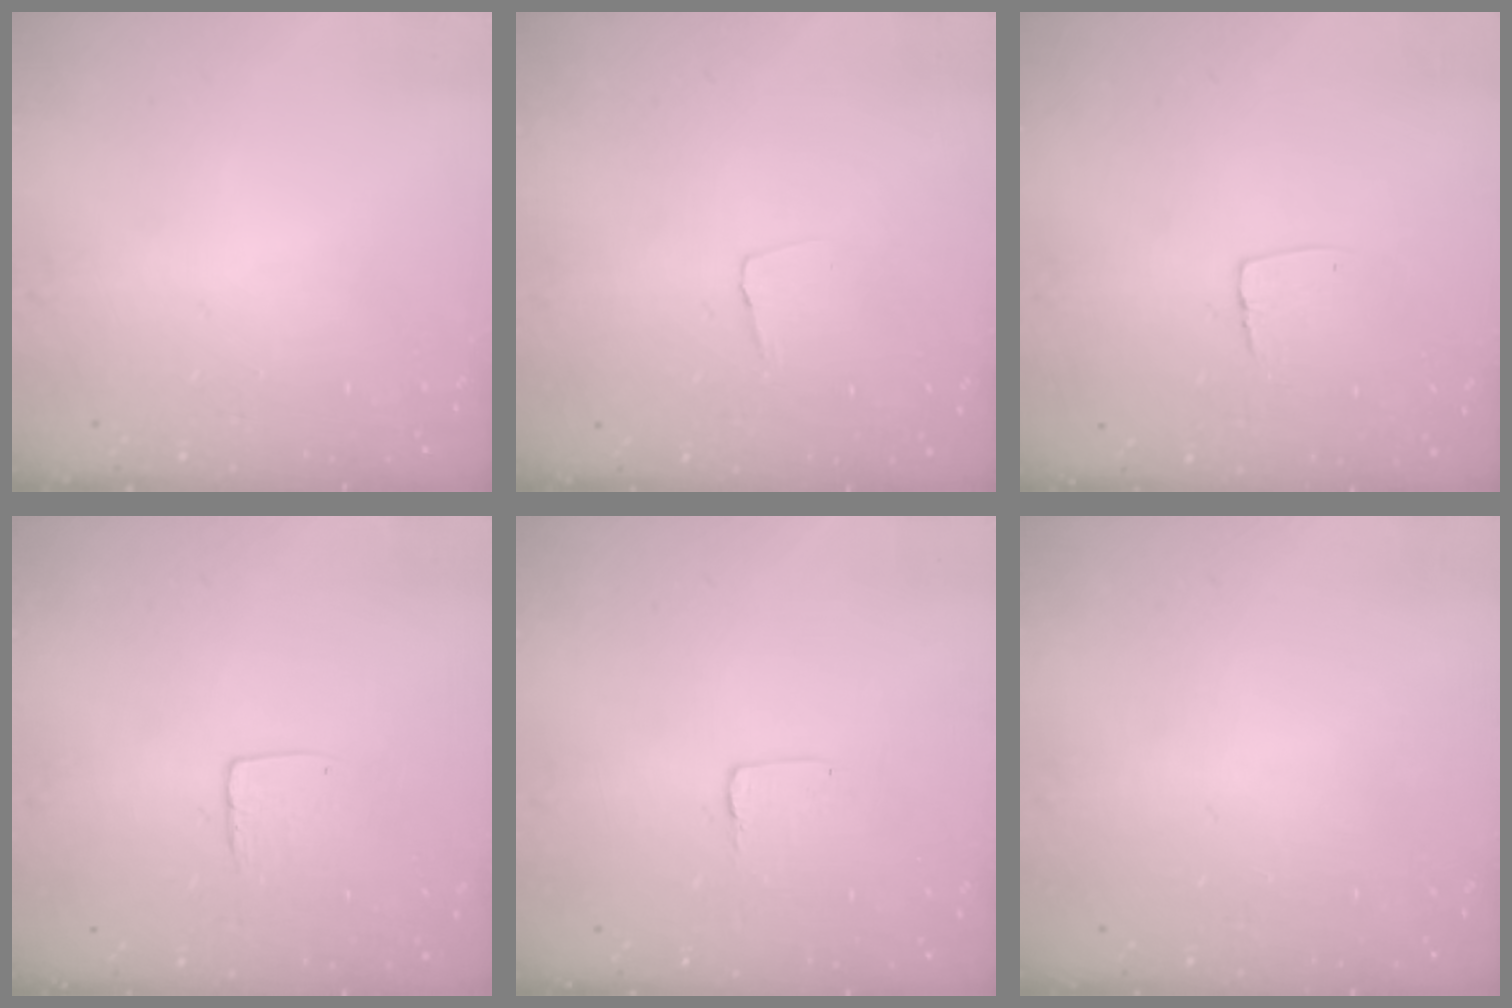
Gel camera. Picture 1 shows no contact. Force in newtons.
{"total": 3.5, "press": 3.4, "slide": 0.2}
{"total": 5.3, "press": 5.3, "slide": 0.4}
{"total": 4.3, "press": 4.3, "slide": 0.4}
{"total": 1.0, "press": 1.0, "slide": 0.1}
{"total": 0.0}